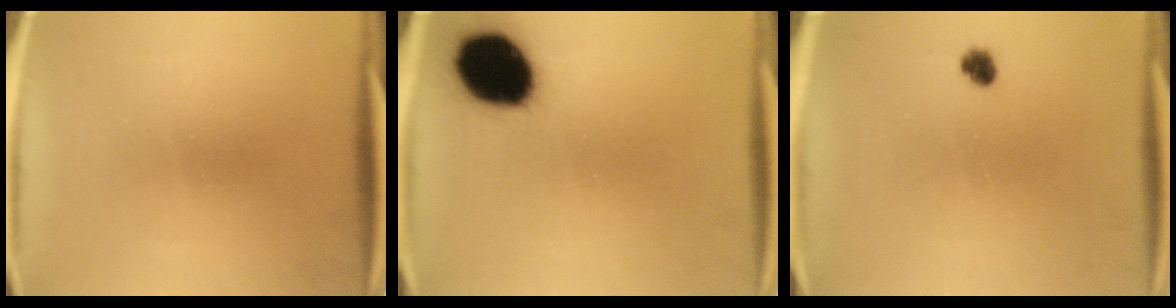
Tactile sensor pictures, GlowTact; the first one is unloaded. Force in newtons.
{"total": 18.3}
{"total": 2.2}